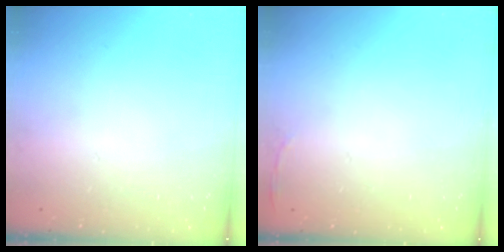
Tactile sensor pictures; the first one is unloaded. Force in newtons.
{"total": 2.8, "press": 2.6, "slide": 0.9}